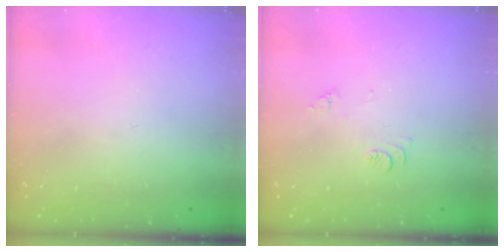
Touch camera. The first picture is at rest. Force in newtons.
{"total": 7.4, "press": 7.3, "slide": 0.8}